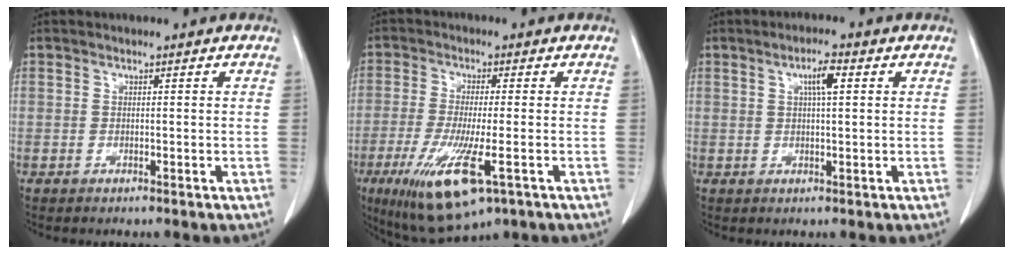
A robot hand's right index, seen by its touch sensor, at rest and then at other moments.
{"total": 12.3, "force": [-5.4, 2.4, 10.8], "torque": [-0.205, -0.038, -0.086]}
{"total": 3.5, "force": [1.2, 0.5, 3.3], "torque": [-0.058, 0.003, 0.019]}